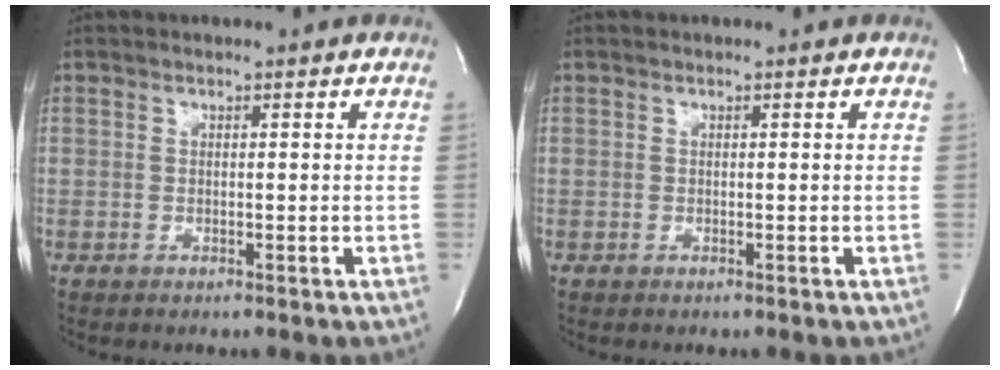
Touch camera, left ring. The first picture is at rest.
{"total": 0.0}